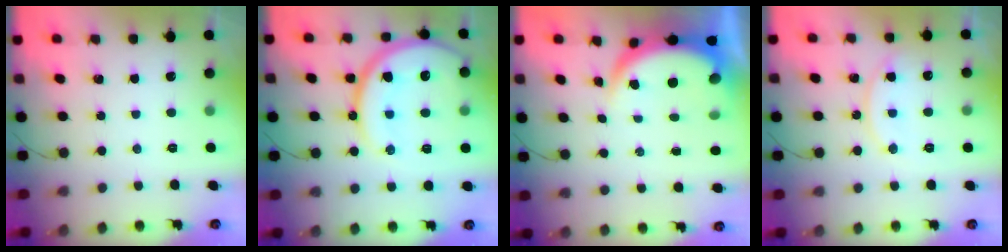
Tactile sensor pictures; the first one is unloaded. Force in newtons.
{"total": 21.0, "press": 20.9, "slide": 2.2}
{"total": 6.9, "press": 6.6, "slide": 1.8}
{"total": 10.9, "press": 10.9, "slide": 0.7}